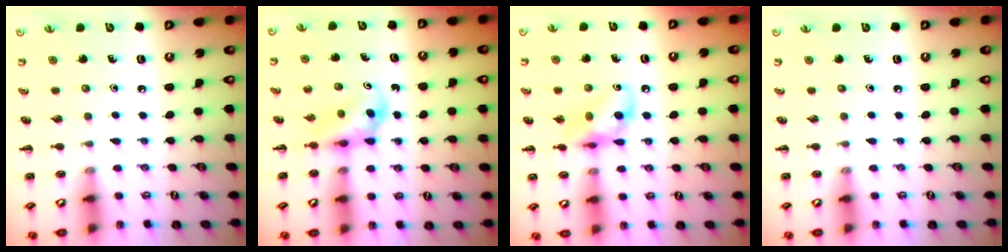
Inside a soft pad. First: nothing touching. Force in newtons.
{"total": 4.0, "press": 3.8, "slide": 1.2}
{"total": 11.2, "press": 11.1, "slide": 1.4}
{"total": 0.0}